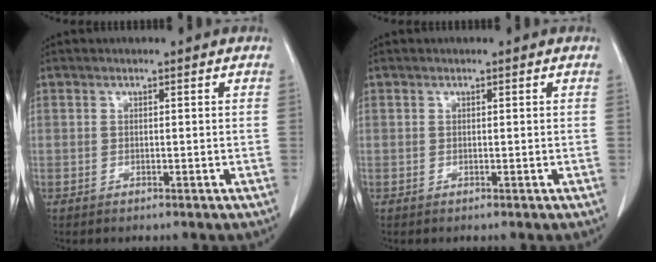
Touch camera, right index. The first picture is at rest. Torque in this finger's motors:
{"motor_torque": [0.01, -0.02, -0.01, 0.00]}